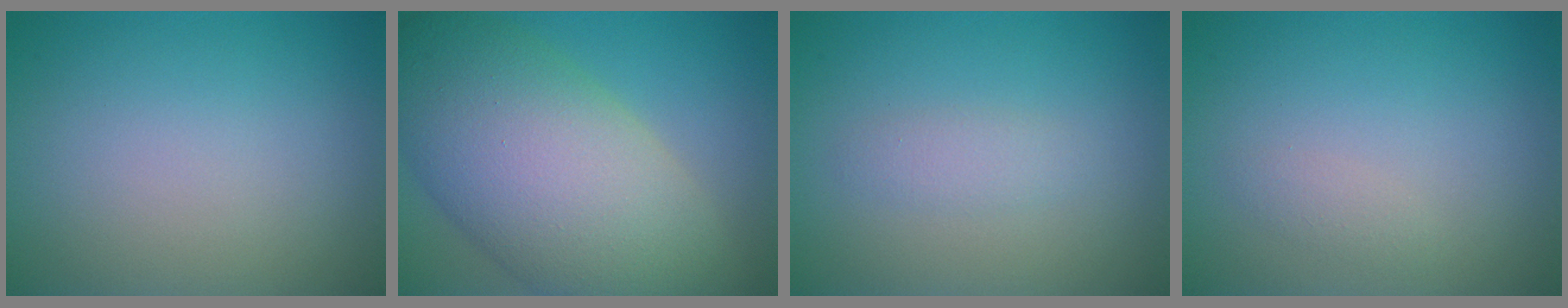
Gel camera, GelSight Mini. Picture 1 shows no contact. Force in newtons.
{"total": 13.8, "press": 13.8, "slide": 0.4}
{"total": 1.3, "press": 1.3, "slide": 0.0}
{"total": 0.8, "press": 0.8, "slide": 0.0}